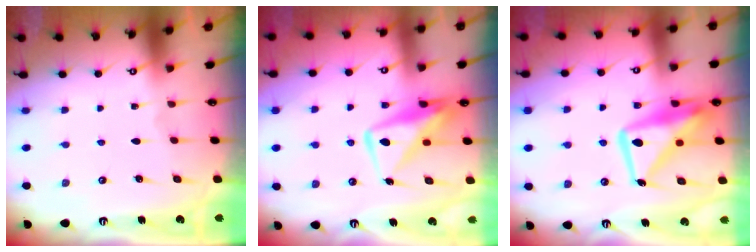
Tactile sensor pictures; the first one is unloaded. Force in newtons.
{"total": 10.8, "press": 10.8, "slide": 1.0}
{"total": 15.9, "press": 15.8, "slide": 1.6}